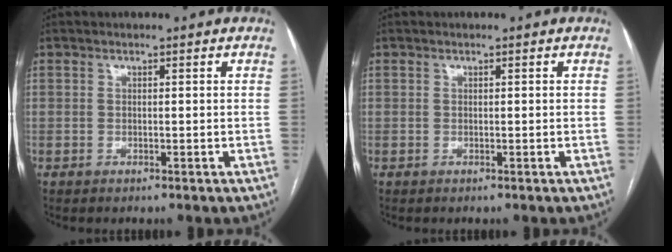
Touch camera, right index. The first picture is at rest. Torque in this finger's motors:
{"motor_torque": [-0.05, -0.04, 0.03, 0.01]}